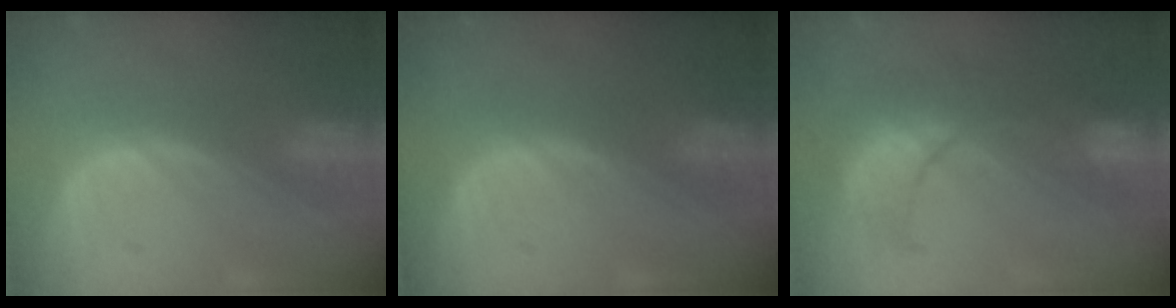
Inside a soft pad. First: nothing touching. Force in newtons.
{"total": 0.0}
{"total": 8.1, "press": 8.1, "slide": 0.7}